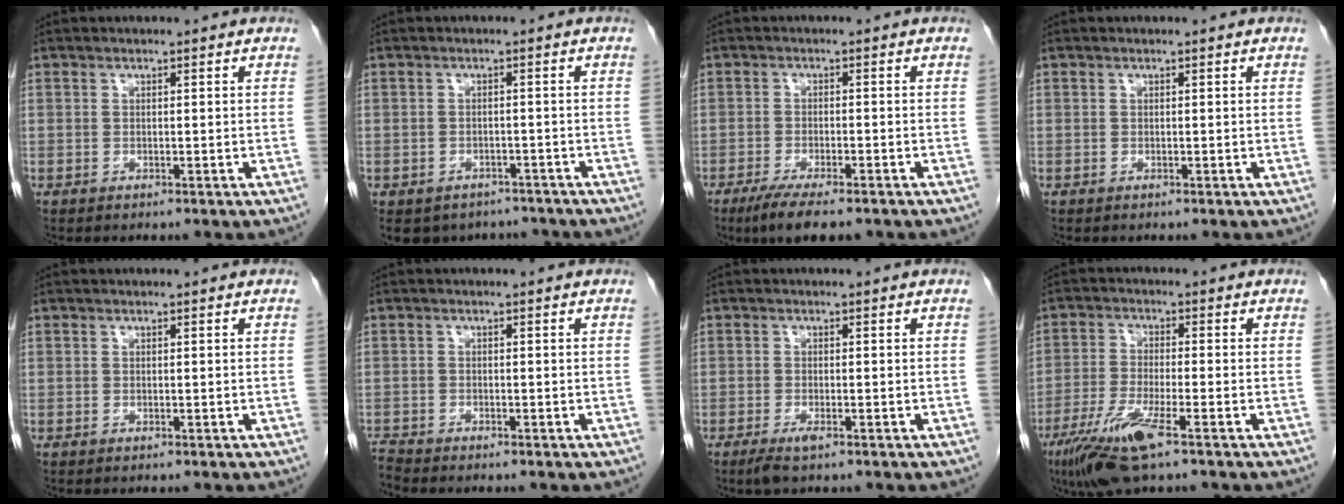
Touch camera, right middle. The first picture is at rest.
{"total": 8.8, "force": [-7.2, 5.0, 1.4], "torque": [-0.016, 0.008, -0.083]}
{"total": 7.2, "force": [-5.3, 1.4, 4.7], "torque": [-0.073, -0.015, -0.082]}
{"total": 0.0}
{"total": 0.0}
{"total": 1.6, "force": [-1.6, -0.4, -0.2], "torque": [-0.005, -0.012, -0.031]}
{"total": 2.1, "force": [-1.3, 0.3, 1.6], "torque": [-0.035, -0.005, -0.025]}
{"total": 8.7, "force": [-5.1, 0.6, 7.0], "torque": [-0.147, -0.023, -0.095]}